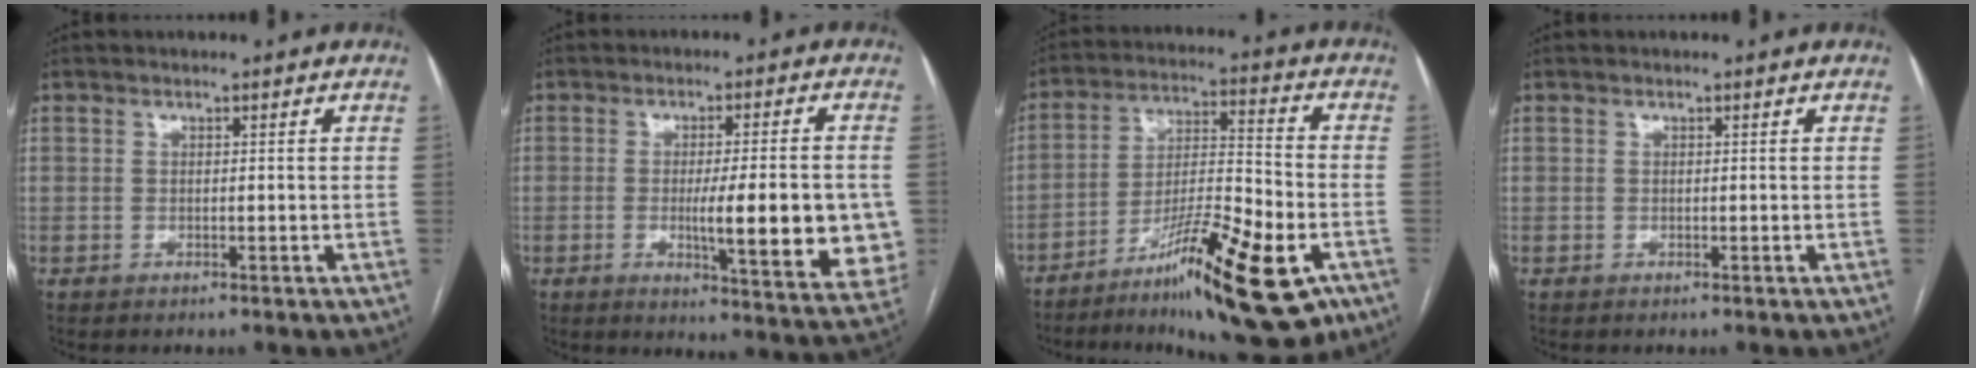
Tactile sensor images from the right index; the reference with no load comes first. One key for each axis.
{"total": 14.8, "fx": -2.1, "fy": 2.2, "fz": 14.4, "tx": -0.159, "ty": -0.010, "tz": -0.020}
{"total": 19.4, "fx": -10.6, "fy": 3.2, "fz": 15.9, "tx": -0.228, "ty": -0.011, "tz": -0.167}
{"total": 0.0}